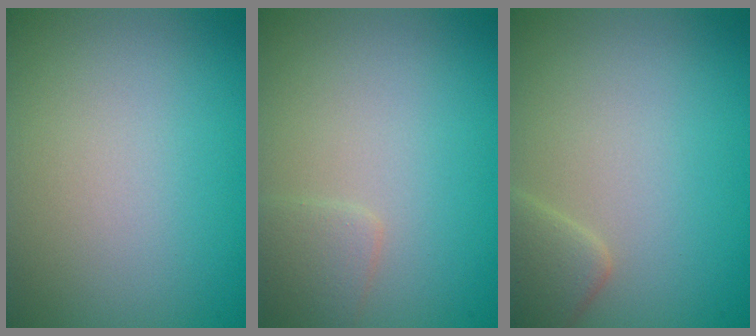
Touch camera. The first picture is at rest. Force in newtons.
{"total": 1.4, "press": 1.4, "slide": 0.0}
{"total": 2.3, "press": 2.3, "slide": 0.2}